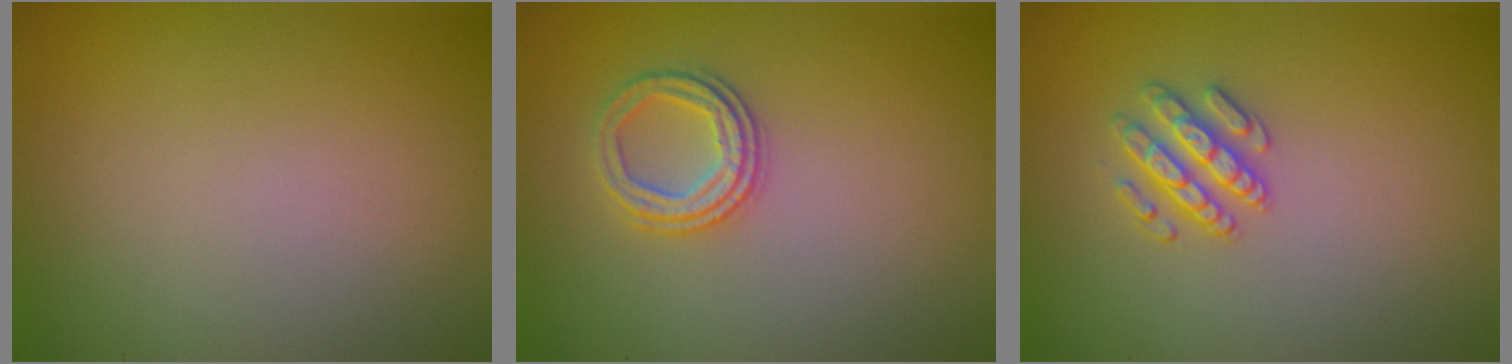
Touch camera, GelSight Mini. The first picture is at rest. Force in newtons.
{"total": 2.5, "press": 2.4, "slide": 0.9}
{"total": 2.4, "press": 2.3, "slide": 0.6}